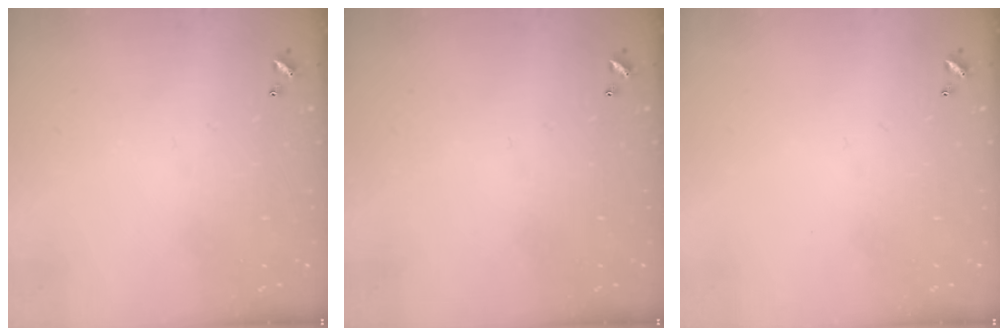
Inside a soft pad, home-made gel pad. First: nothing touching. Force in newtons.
{"total": 0.0}
{"total": 0.0}